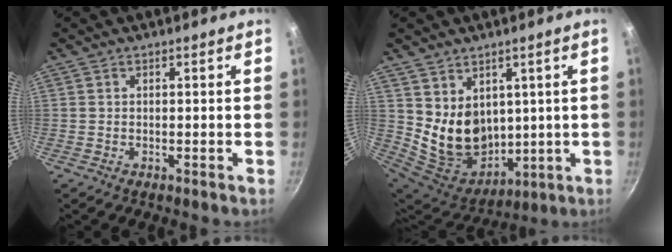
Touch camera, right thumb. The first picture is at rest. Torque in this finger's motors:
{"motor_torque": [0.48, 1.18, 0.27, -0.15, 0.15]}